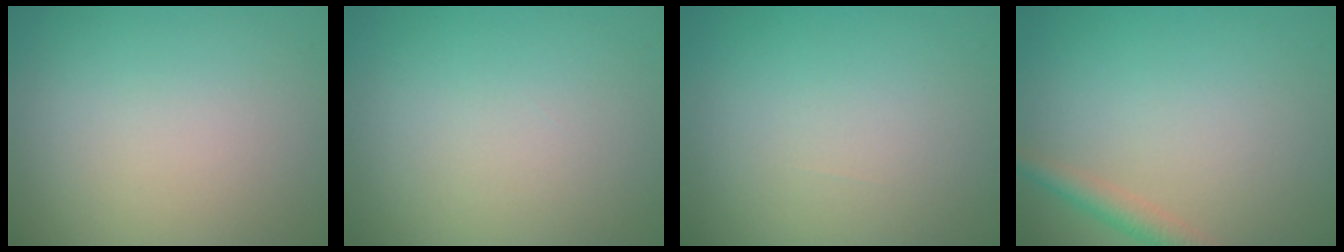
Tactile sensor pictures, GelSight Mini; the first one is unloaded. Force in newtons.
{"total": 0.0}
{"total": 0.0}
{"total": 2.2, "press": 2.2, "slide": 0.1}